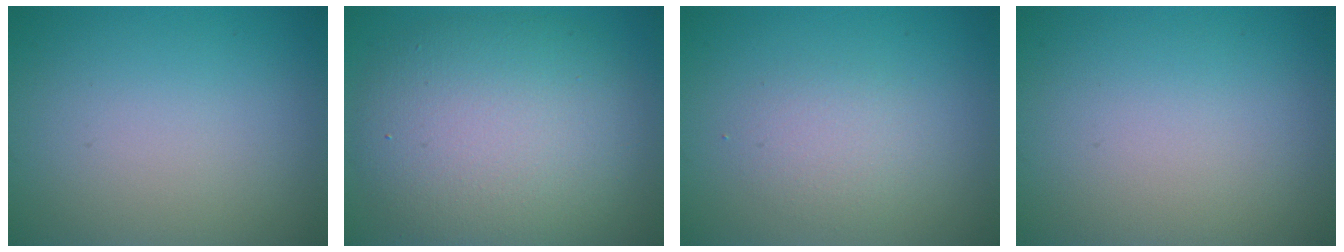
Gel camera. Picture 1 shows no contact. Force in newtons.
{"total": 9.3, "press": 9.3, "slide": 0.5}
{"total": 1.9, "press": 1.9, "slide": 0.1}
{"total": 0.0}